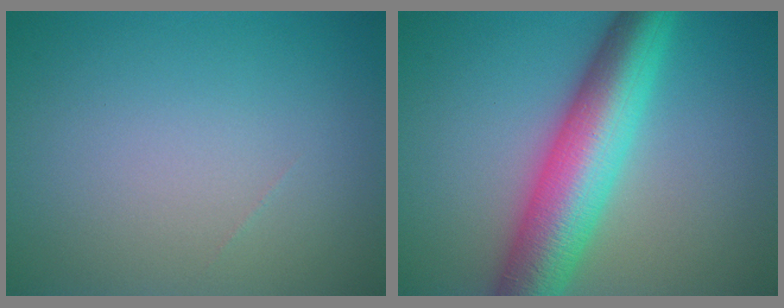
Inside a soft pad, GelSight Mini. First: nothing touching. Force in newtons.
{"total": 9.5, "press": 9.5, "slide": 0.2}